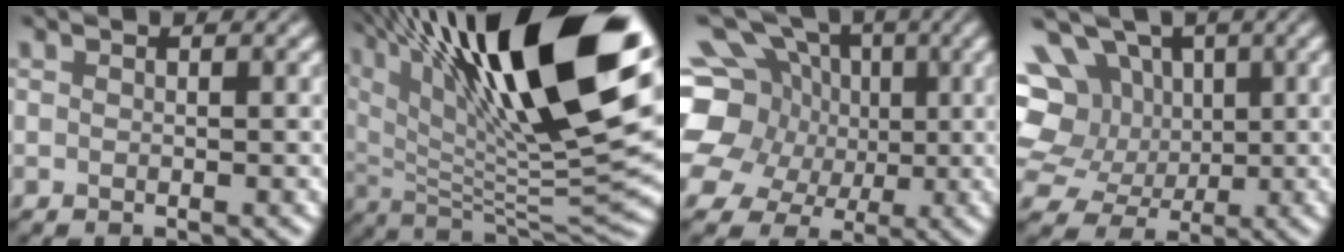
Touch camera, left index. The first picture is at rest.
{"total": 20.0, "force": [9.6, 5.9, 16.5], "torque": [-0.262, 0.026, 0.165]}
{"total": 14.2, "force": [1.8, 12.4, 6.5], "torque": [-0.172, 0.031, 0.005]}
{"total": 13.1, "force": [3.2, 10.6, 6.9], "torque": [-0.129, 0.038, 0.020]}